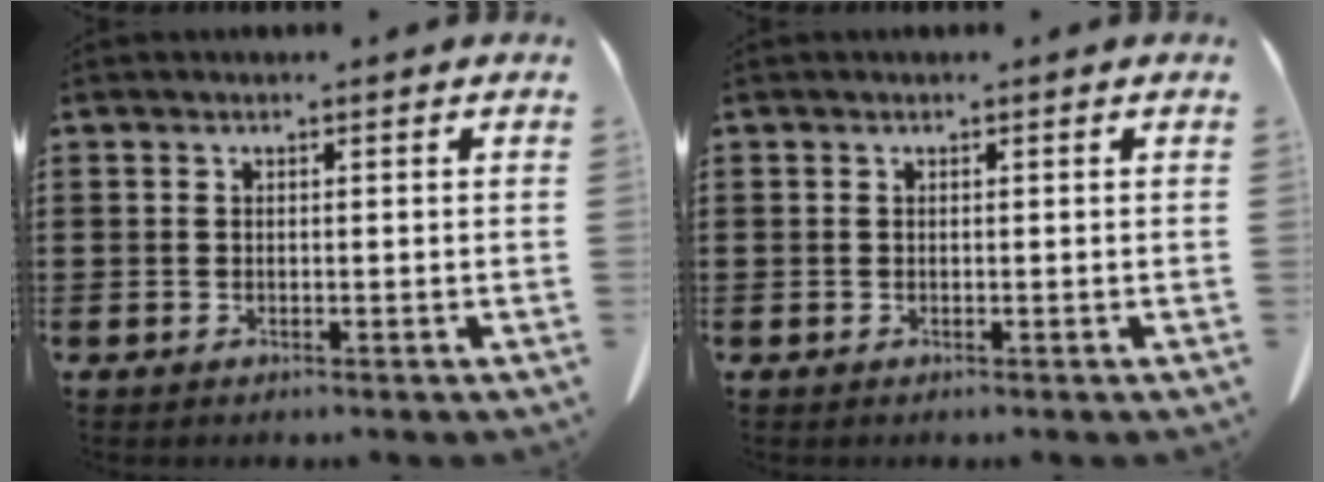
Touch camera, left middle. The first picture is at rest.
{"total": 0.0}